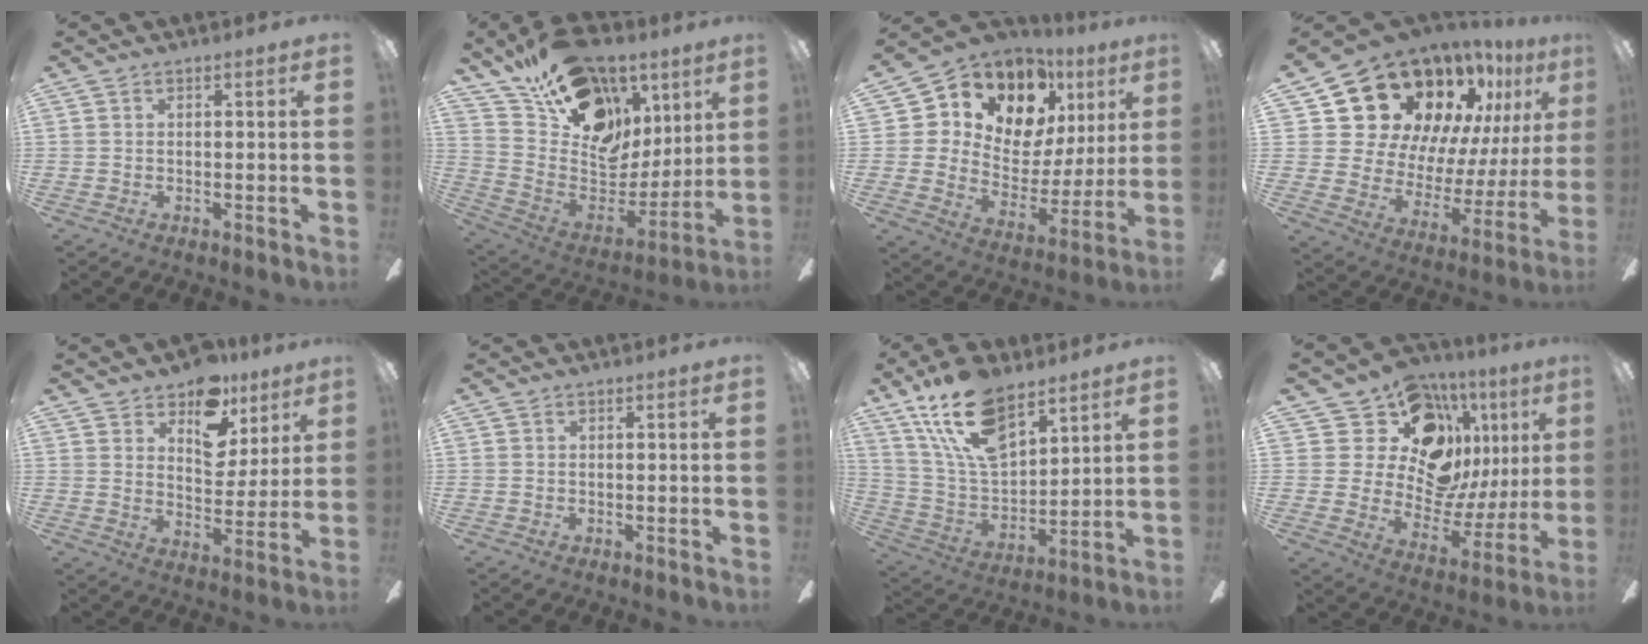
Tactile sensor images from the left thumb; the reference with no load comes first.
{"total": 20.9, "force": [13.0, 13.8, 8.8], "torque": [-0.141, -0.085, 0.247]}
{"total": 12.7, "force": [8.9, 8.1, 4.3], "torque": [-0.088, -0.076, 0.165]}
{"total": 23.0, "force": [16.8, 12.9, 8.8], "torque": [-0.151, -0.132, 0.324]}
{"total": 12.8, "force": [8.3, 7.8, 5.8], "torque": [-0.084, -0.049, 0.153]}
{"total": 0.0}
{"total": 19.3, "force": [12.7, 9.4, 11.0], "torque": [-0.234, -0.056, 0.229]}
{"total": 17.9, "force": [10.2, 12.1, 8.5], "torque": [-0.153, -0.074, 0.201]}